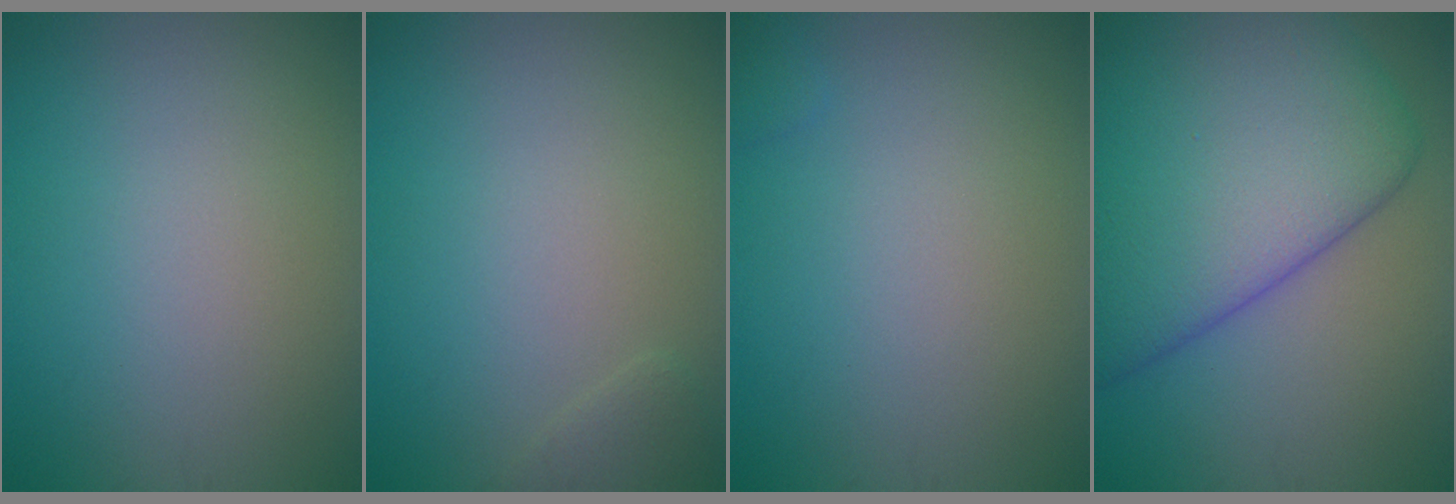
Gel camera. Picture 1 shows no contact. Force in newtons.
{"total": 0.9, "press": 0.9, "slide": 0.1}
{"total": 0.9, "press": 0.9, "slide": 0.2}
{"total": 13.0, "press": 13.0, "slide": 0.5}